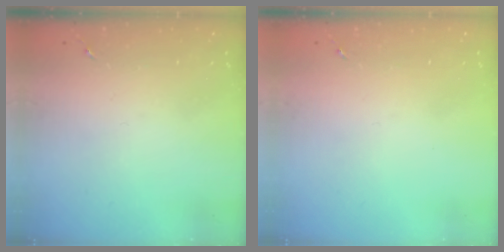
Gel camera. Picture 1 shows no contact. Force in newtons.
{"total": 0.0}